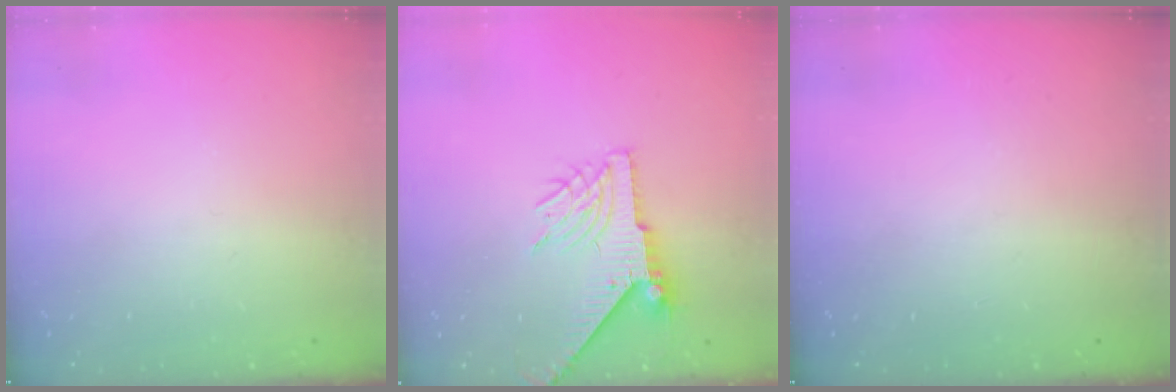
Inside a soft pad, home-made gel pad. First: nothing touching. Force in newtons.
{"total": 7.7, "press": 7.7, "slide": 0.6}
{"total": 0.0}